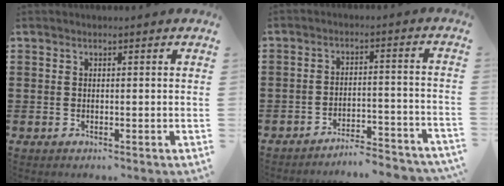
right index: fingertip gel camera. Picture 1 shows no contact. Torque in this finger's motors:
{"motor_torque": [1.10, 1.04, 0.23, 0.00]}